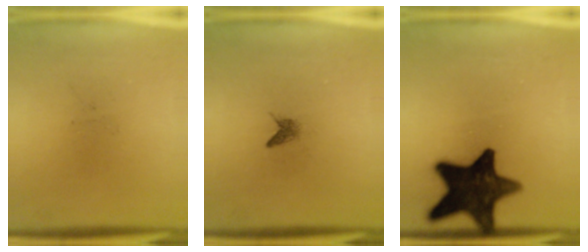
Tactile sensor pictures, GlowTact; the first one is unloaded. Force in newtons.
{"total": 1.0}
{"total": 16.9}